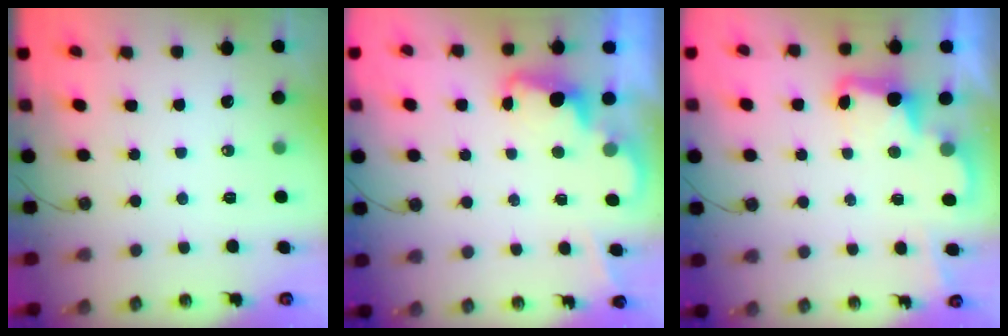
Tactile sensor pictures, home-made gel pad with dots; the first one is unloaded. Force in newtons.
{"total": 2.4, "press": 2.4, "slide": 0.5}
{"total": 3.2, "press": 3.1, "slide": 0.7}